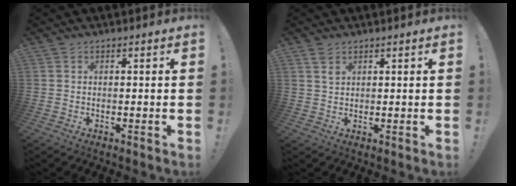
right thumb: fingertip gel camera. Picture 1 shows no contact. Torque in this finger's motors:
{"motor_torque": [-0.35, 0.53, 0.27, 0.14, 0.05]}